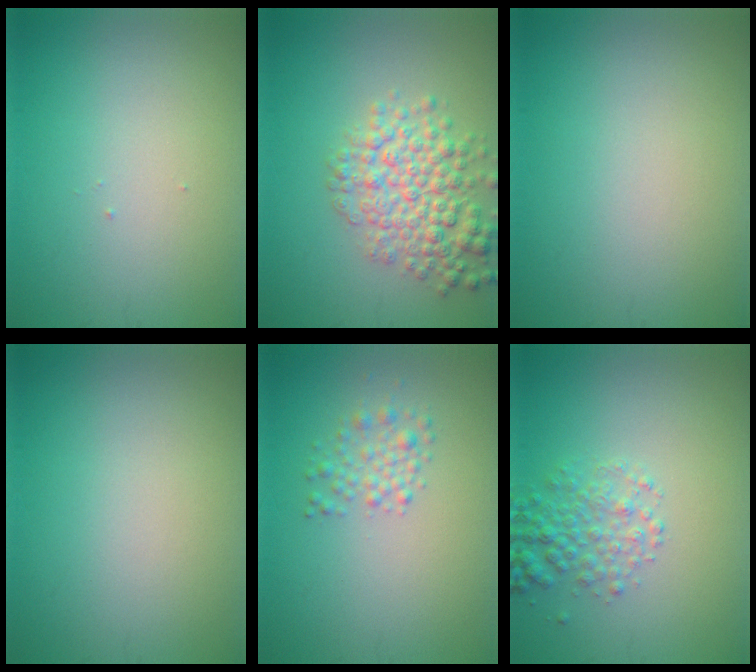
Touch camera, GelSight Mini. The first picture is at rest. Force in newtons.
{"total": 5.4, "press": 5.4, "slide": 0.2}
{"total": 0.0}
{"total": 0.0}
{"total": 1.9, "press": 1.9, "slide": 0.0}
{"total": 2.9, "press": 2.9, "slide": 0.2}